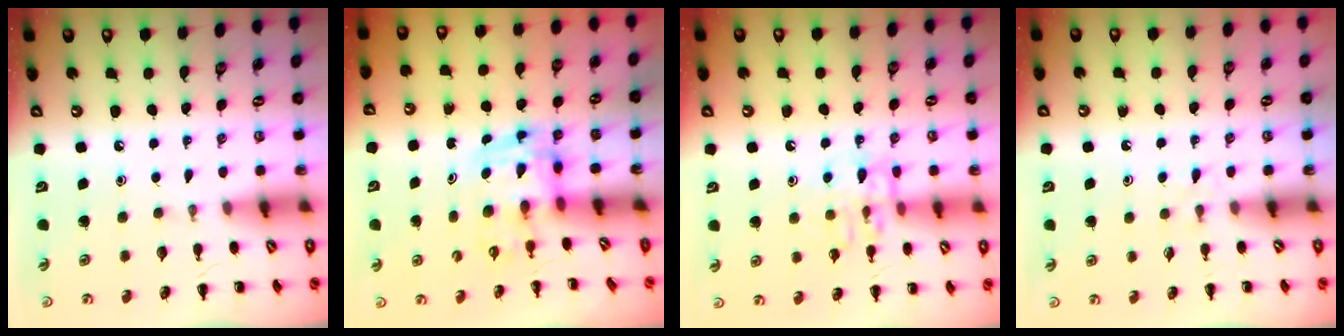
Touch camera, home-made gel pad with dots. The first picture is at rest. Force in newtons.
{"total": 3.6, "press": 3.5, "slide": 0.6}
{"total": 10.9, "press": 10.9, "slide": 0.8}
{"total": 2.9, "press": 2.6, "slide": 1.3}